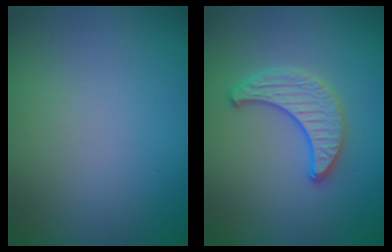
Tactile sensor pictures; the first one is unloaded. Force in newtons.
{"total": 3.0, "press": 2.8, "slide": 0.9}